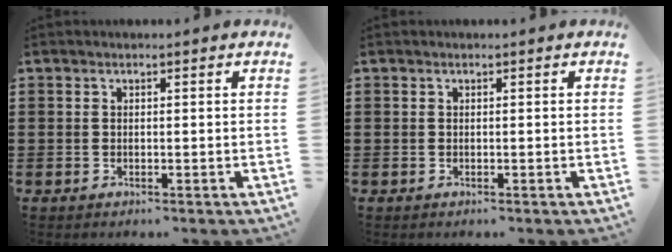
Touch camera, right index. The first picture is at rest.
{"total": 0.0}